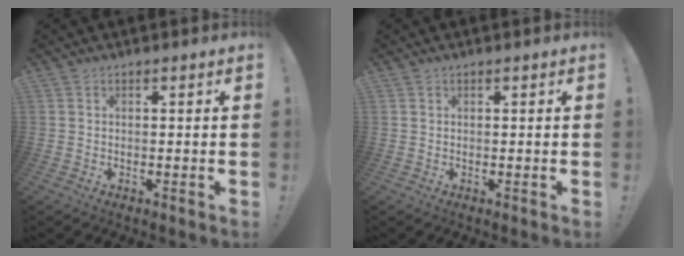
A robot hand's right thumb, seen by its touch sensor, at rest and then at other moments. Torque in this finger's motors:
{"motor_torque": [-0.01, -0.16, -0.17, 0.11, 0.00]}